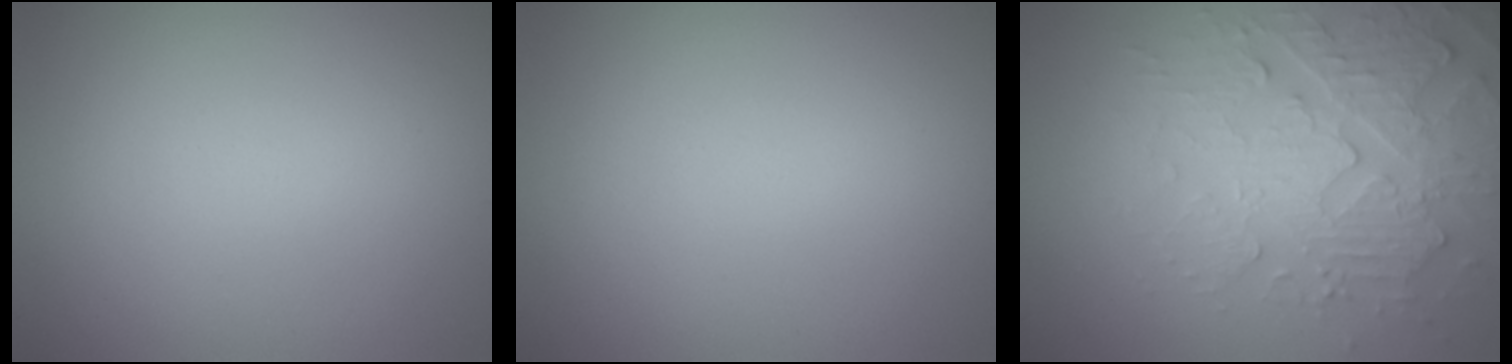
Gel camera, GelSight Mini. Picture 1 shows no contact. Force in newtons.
{"total": 0.0}
{"total": 4.4, "press": 4.4, "slide": 0.5}